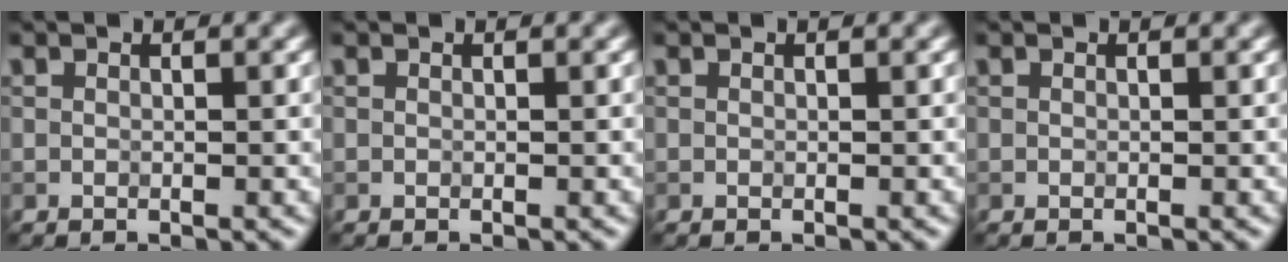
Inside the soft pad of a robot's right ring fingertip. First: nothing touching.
{"total": 0.0}
{"total": 0.0}
{"total": 0.0}